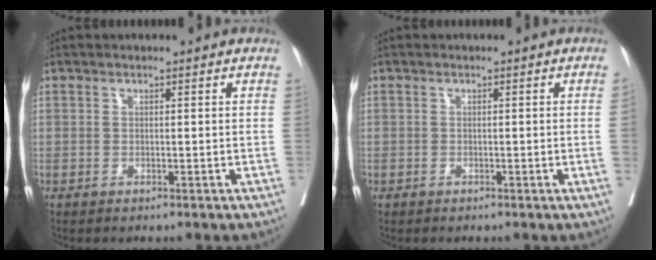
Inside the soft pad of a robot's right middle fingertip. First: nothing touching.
{"total": 0.7, "force": [-0.2, -0.3, 0.6], "torque": [-0.002, 0.002, -0.004]}